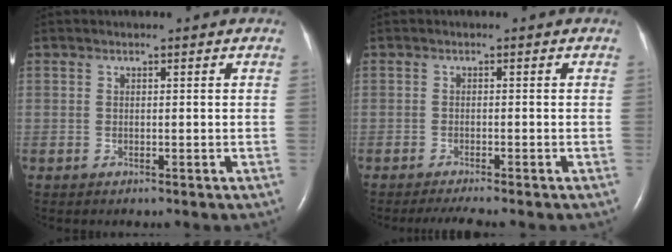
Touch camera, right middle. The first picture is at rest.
{"total": 3.3, "force": [-2.8, -0.4, 1.8], "torque": [-0.032, -0.009, -0.045]}